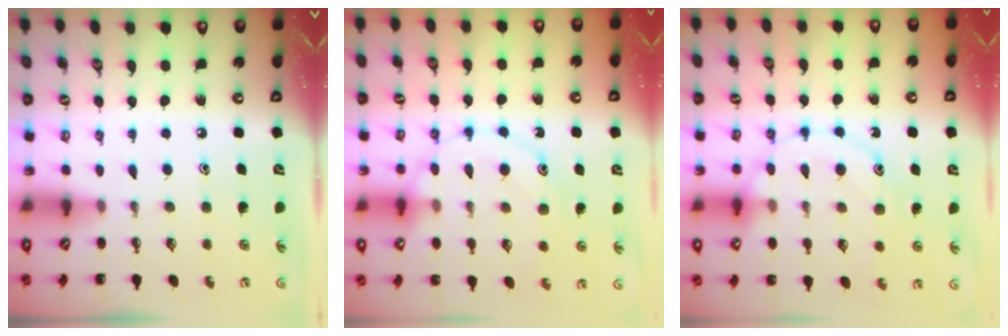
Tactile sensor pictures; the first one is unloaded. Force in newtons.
{"total": 13.7, "press": 13.7, "slide": 0.4}
{"total": 13.7, "press": 13.7, "slide": 0.4}